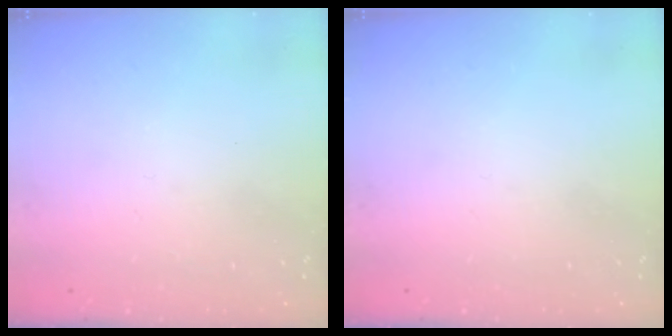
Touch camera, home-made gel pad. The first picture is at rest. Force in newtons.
{"total": 0.0}